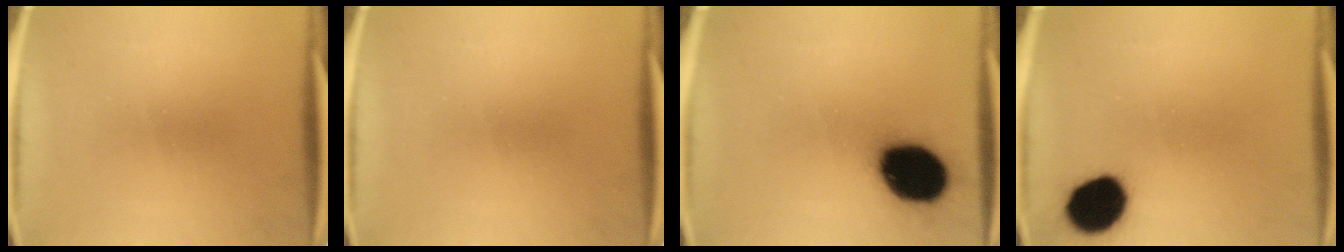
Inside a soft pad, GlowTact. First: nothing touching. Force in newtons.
{"total": 0.0}
{"total": 19.7}
{"total": 13.2}